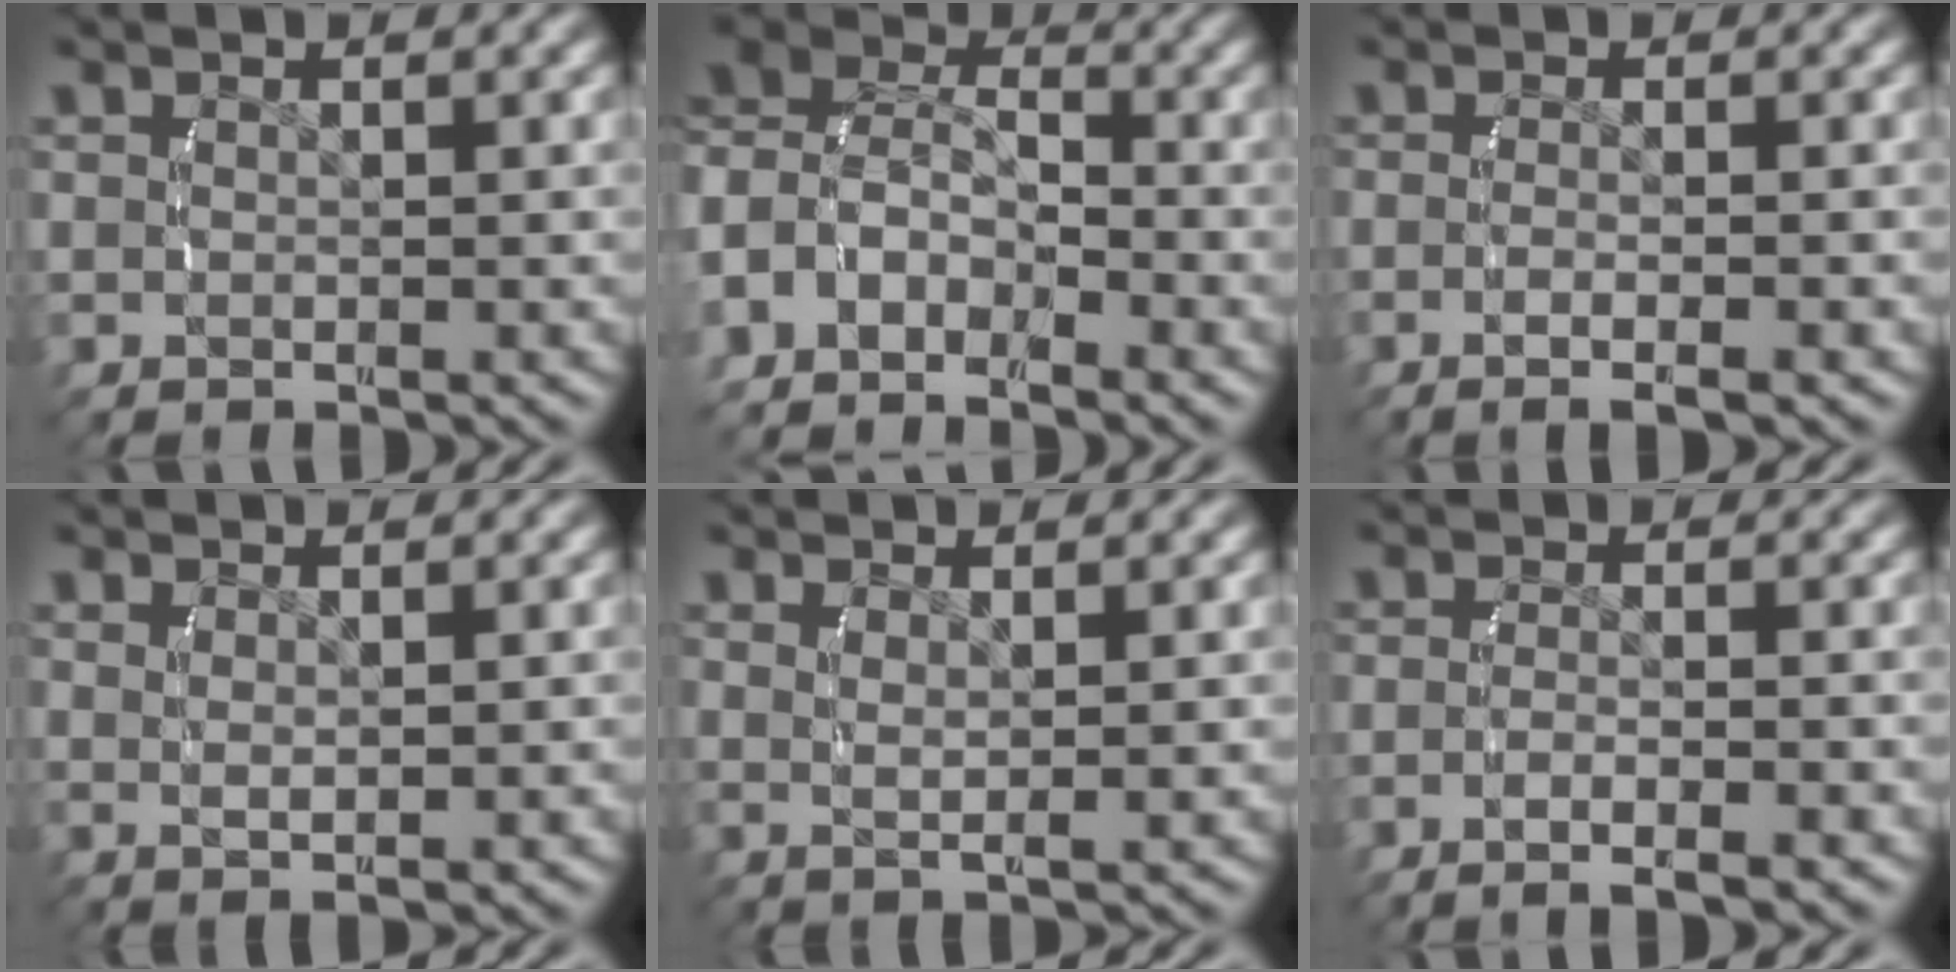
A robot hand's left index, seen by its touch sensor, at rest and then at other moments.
{"total": 7.5, "force": [-0.2, 6.2, 4.2], "torque": [-0.102, -0.011, -0.015]}
{"total": 2.7, "force": [-1.8, 0.1, 2.0], "torque": [-0.036, -0.003, -0.028]}
{"total": 1.3, "force": [0.6, -0.4, 1.0], "torque": [-0.019, -0.007, 0.023]}
{"total": 1.7, "force": [0.9, -0.5, 1.3], "torque": [-0.025, -0.008, 0.027]}
{"total": 3.0, "force": [-2.3, 0.1, 1.9], "torque": [-0.038, -0.004, -0.037]}